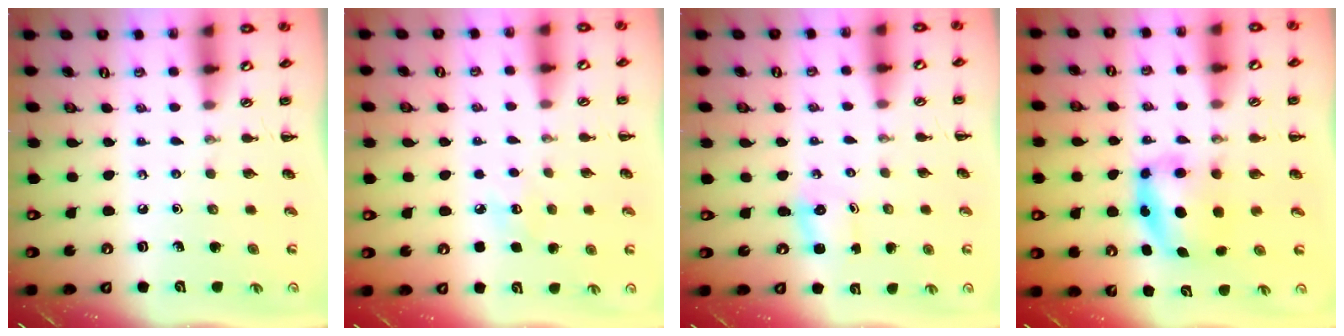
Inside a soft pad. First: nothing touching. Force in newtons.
{"total": 5.9, "press": 5.7, "slide": 1.5}
{"total": 1.3, "press": 1.2, "slide": 0.3}
{"total": 6.1, "press": 6.1, "slide": 0.8}